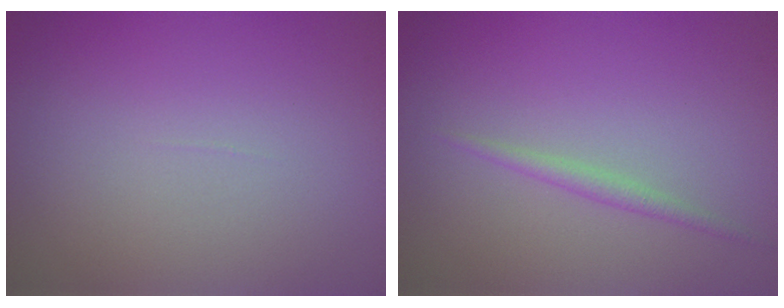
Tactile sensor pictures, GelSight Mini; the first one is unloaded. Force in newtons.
{"total": 1.1, "press": 1.1, "slide": 0.1}